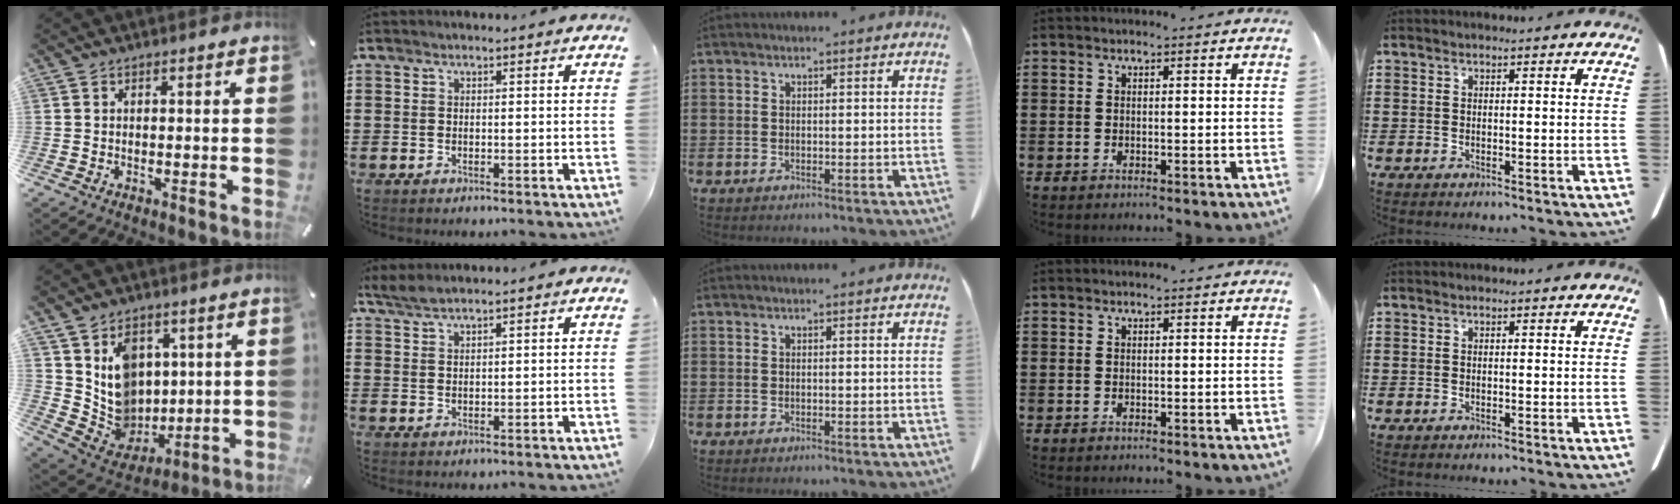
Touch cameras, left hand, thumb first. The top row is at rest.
{"thumb": {"total": 12.4, "force": [3.4, 11.2, 4.2], "torque": [-0.075, -0.026, 0.081]}, "index": {"total": 1.8, "force": [1.7, 0.0, 0.8], "torque": [-0.020, 0.000, 0.032]}}